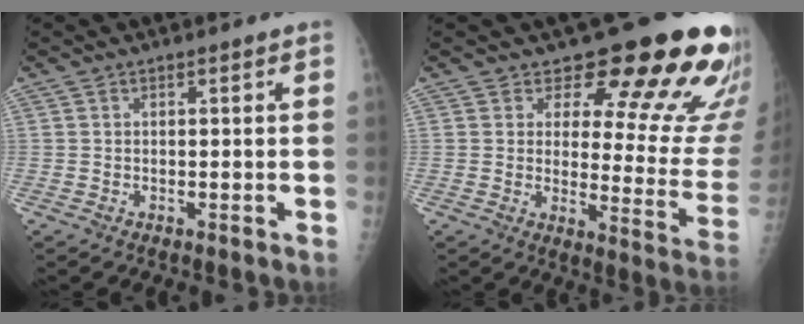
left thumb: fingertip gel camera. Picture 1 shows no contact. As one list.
[{"total": 17.7, "force": [13.6, 6.6, 9.2], "torque": [-0.055, -0.102, 0.151]}]